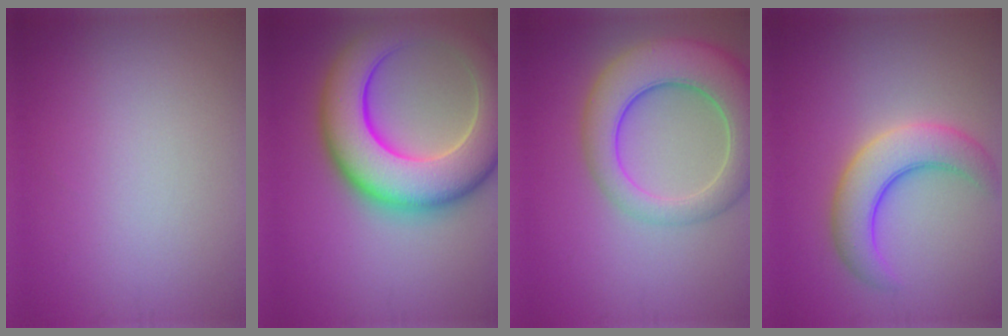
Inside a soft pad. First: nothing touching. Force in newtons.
{"total": 11.7, "press": 11.7, "slide": 0.4}
{"total": 8.6, "press": 8.5, "slide": 0.7}
{"total": 5.7, "press": 5.7, "slide": 0.3}